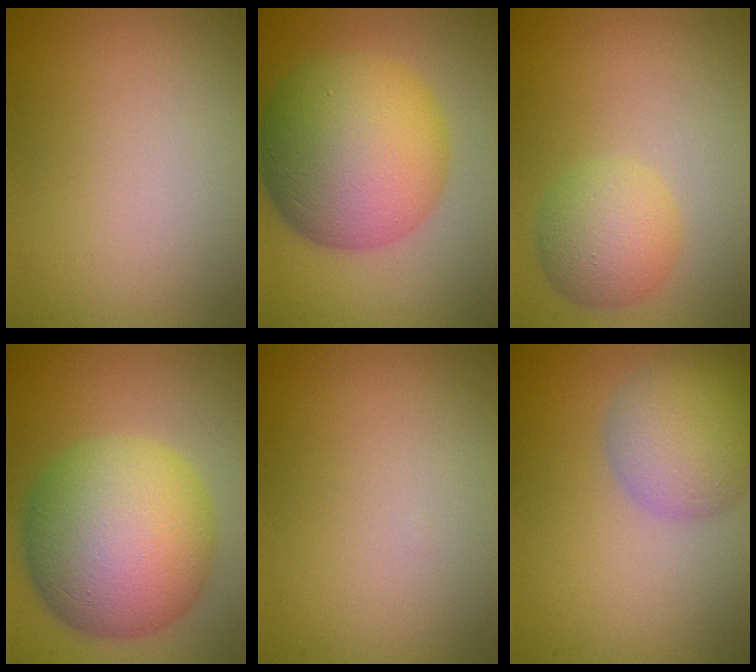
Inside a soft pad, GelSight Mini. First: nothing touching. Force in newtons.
{"total": 10.9, "press": 10.9, "slide": 0.2}
{"total": 3.6, "press": 3.6, "slide": 0.1}
{"total": 12.3, "press": 12.3, "slide": 0.3}
{"total": 0.0}
{"total": 5.6, "press": 5.6, "slide": 0.3}